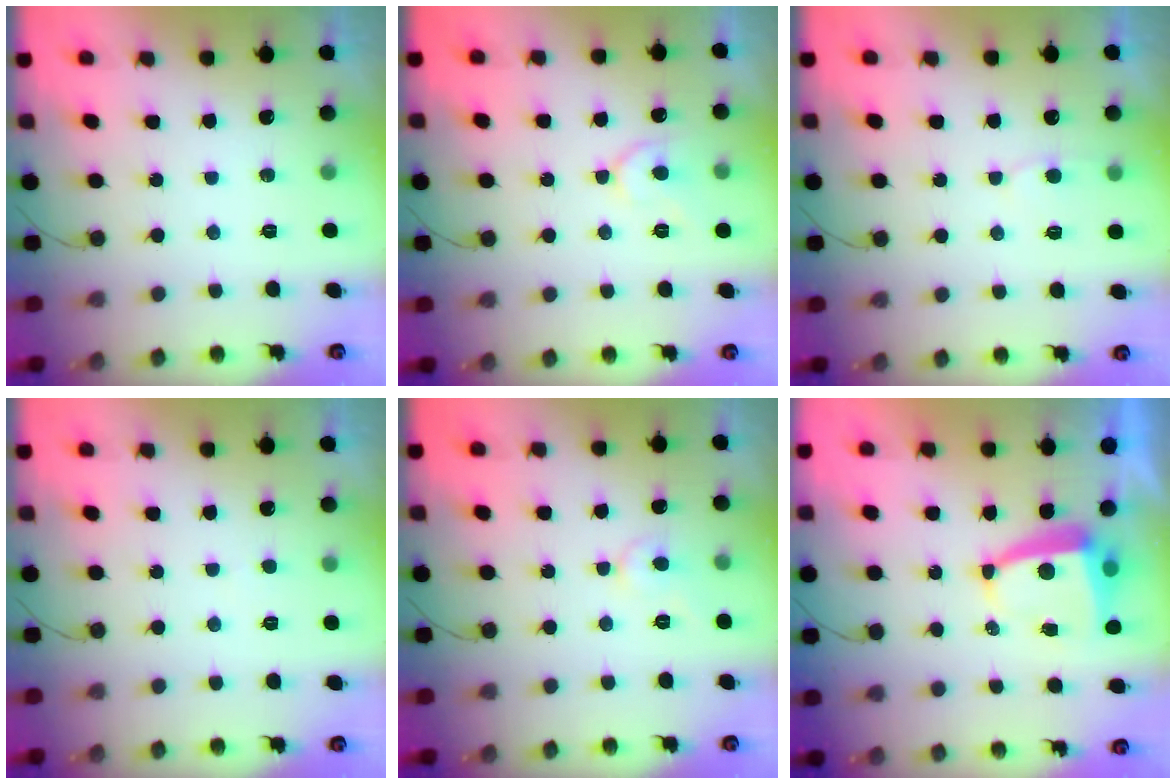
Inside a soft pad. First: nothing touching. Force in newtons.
{"total": 7.7, "press": 7.6, "slide": 1.0}
{"total": 4.2, "press": 4.2, "slide": 0.4}
{"total": 1.6, "press": 1.6, "slide": 0.2}
{"total": 4.3, "press": 4.2, "slide": 0.4}
{"total": 5.5, "press": 5.5, "slide": 0.9}